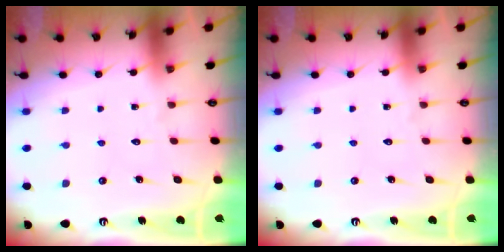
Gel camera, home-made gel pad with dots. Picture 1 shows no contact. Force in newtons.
{"total": 0.0}